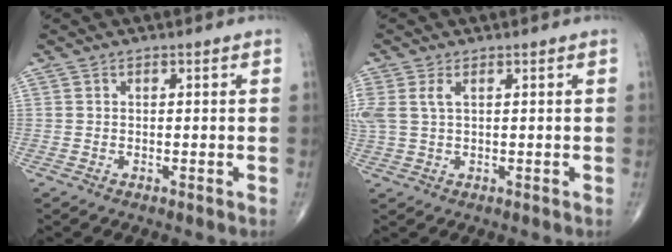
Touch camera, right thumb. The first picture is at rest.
{"total": 5.1, "force": [1.4, 2.6, 4.1], "torque": [-0.121, 0.018, 0.038]}